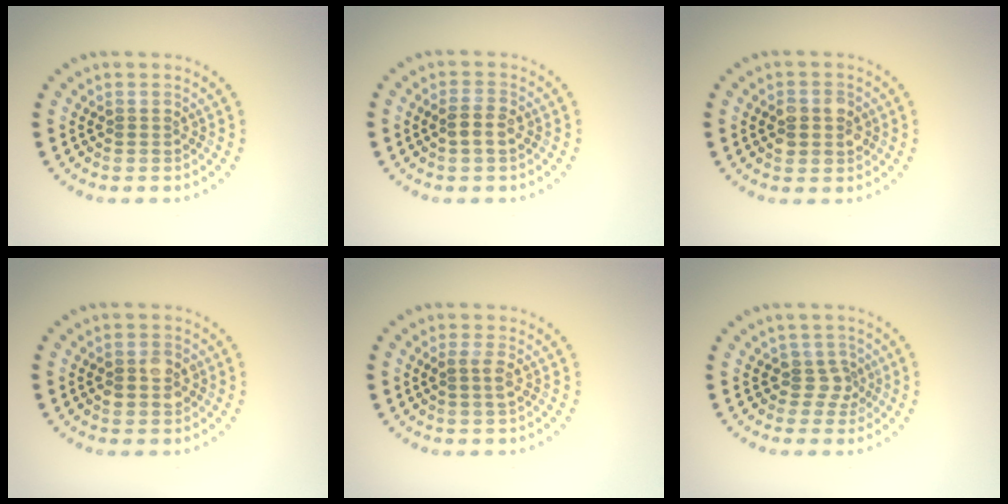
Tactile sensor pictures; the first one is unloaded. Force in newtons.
{"total": 2.0, "press": 1.8, "slide": 0.8}
{"total": 2.6, "press": 2.6, "slide": 0.3}
{"total": 2.8, "press": 2.8, "slide": 0.1}
{"total": 1.4, "press": 1.2, "slide": 0.7}
{"total": 1.9, "press": 1.4, "slide": 1.2}